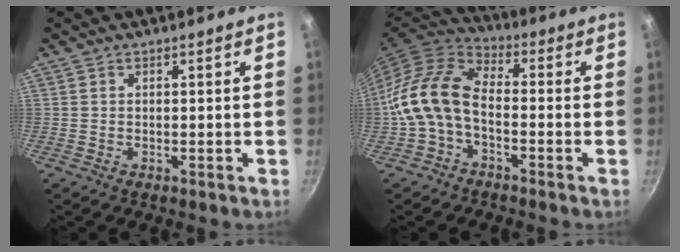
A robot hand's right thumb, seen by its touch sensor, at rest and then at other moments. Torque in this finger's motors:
{"motor_torque": [-0.05, 1.07, 0.85, -0.84, 0.54]}